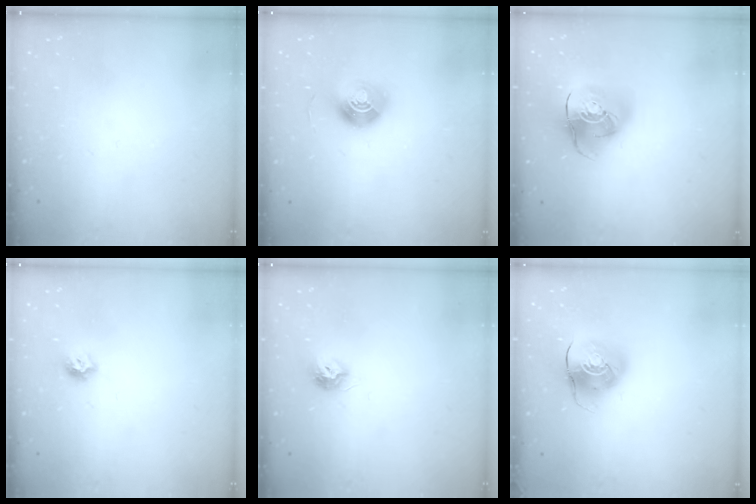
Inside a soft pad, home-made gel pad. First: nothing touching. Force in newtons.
{"total": 9.9, "press": 9.9, "slide": 0.9}
{"total": 15.4, "press": 15.2, "slide": 2.3}
{"total": 6.4, "press": 6.4, "slide": 0.8}
{"total": 7.5, "press": 7.5, "slide": 0.7}
{"total": 9.7, "press": 9.6, "slide": 1.2}